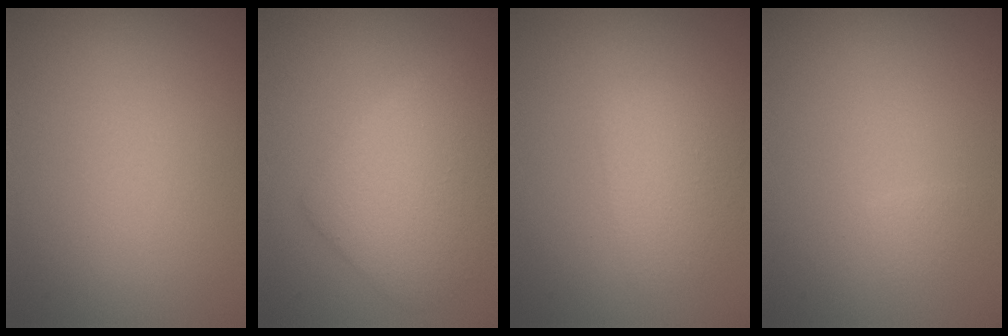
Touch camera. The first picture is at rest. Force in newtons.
{"total": 4.9, "press": 4.9, "slide": 0.1}
{"total": 2.5, "press": 2.5, "slide": 0.1}
{"total": 0.6, "press": 0.6, "slide": 0.1}